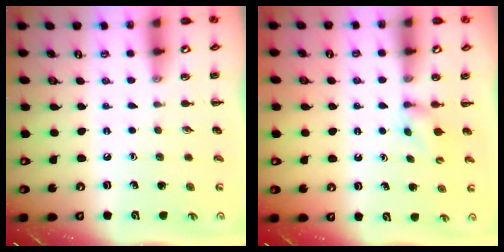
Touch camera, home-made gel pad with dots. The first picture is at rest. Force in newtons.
{"total": 2.5, "press": 2.3, "slide": 1.0}